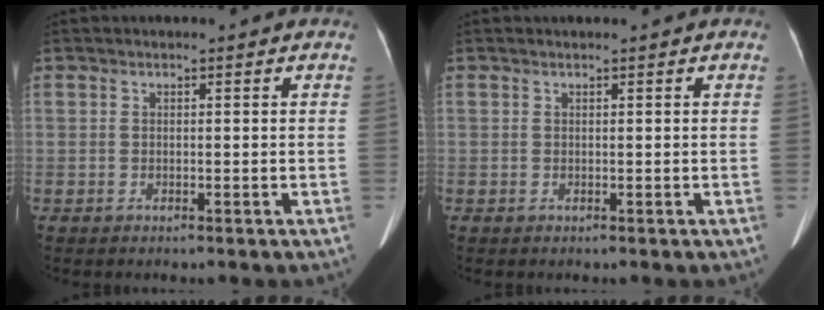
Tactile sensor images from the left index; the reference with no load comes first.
{"total": 0.0}